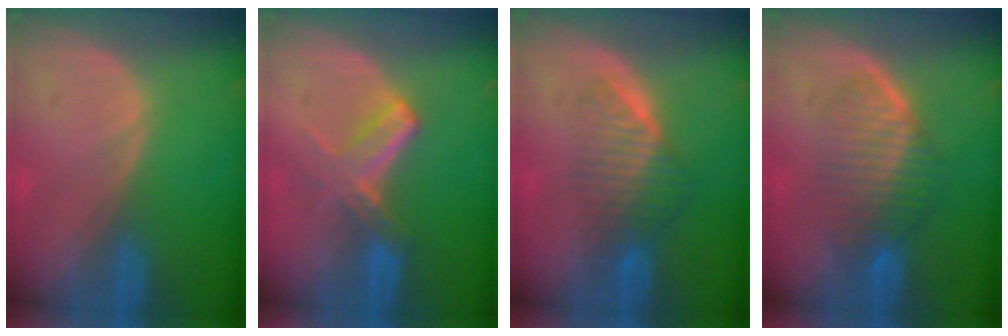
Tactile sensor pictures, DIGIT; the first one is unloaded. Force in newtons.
{"total": 5.8, "press": 5.4, "slide": 2.1}
{"total": 6.6, "press": 5.6, "slide": 3.5}
{"total": 6.6, "press": 6.4, "slide": 1.7}